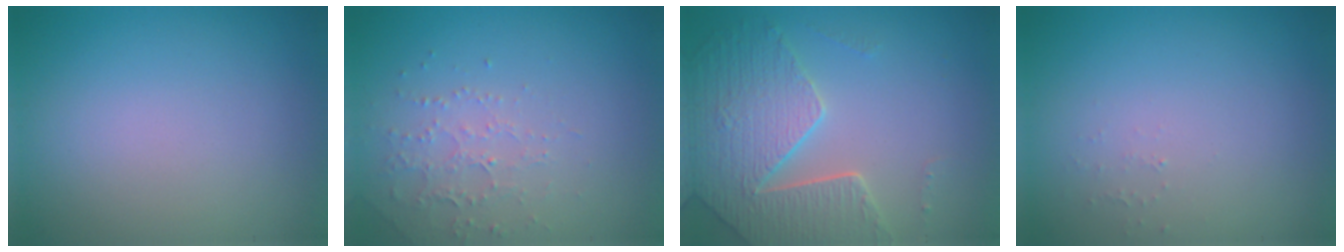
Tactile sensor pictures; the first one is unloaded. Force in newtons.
{"total": 2.2, "press": 2.1, "slide": 0.6}
{"total": 5.2, "press": 4.6, "slide": 2.5}
{"total": 0.5, "press": 0.5, "slide": 0.1}